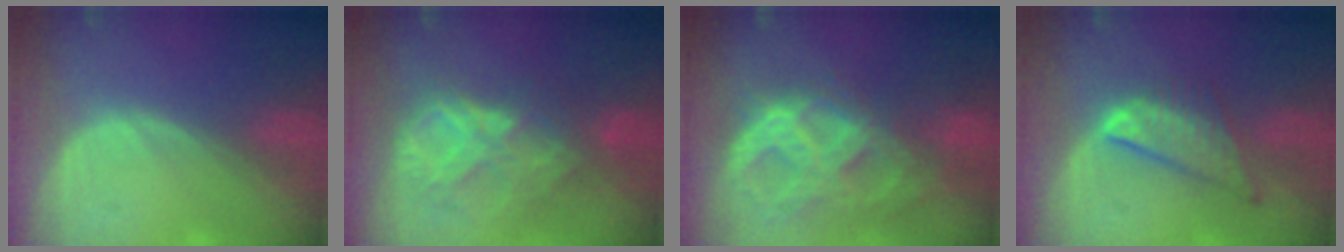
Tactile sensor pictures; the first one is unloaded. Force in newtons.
{"total": 9.1, "press": 7.8, "slide": 4.7}
{"total": 11.3, "press": 9.6, "slide": 6.0}
{"total": 8.1, "press": 6.9, "slide": 4.2}